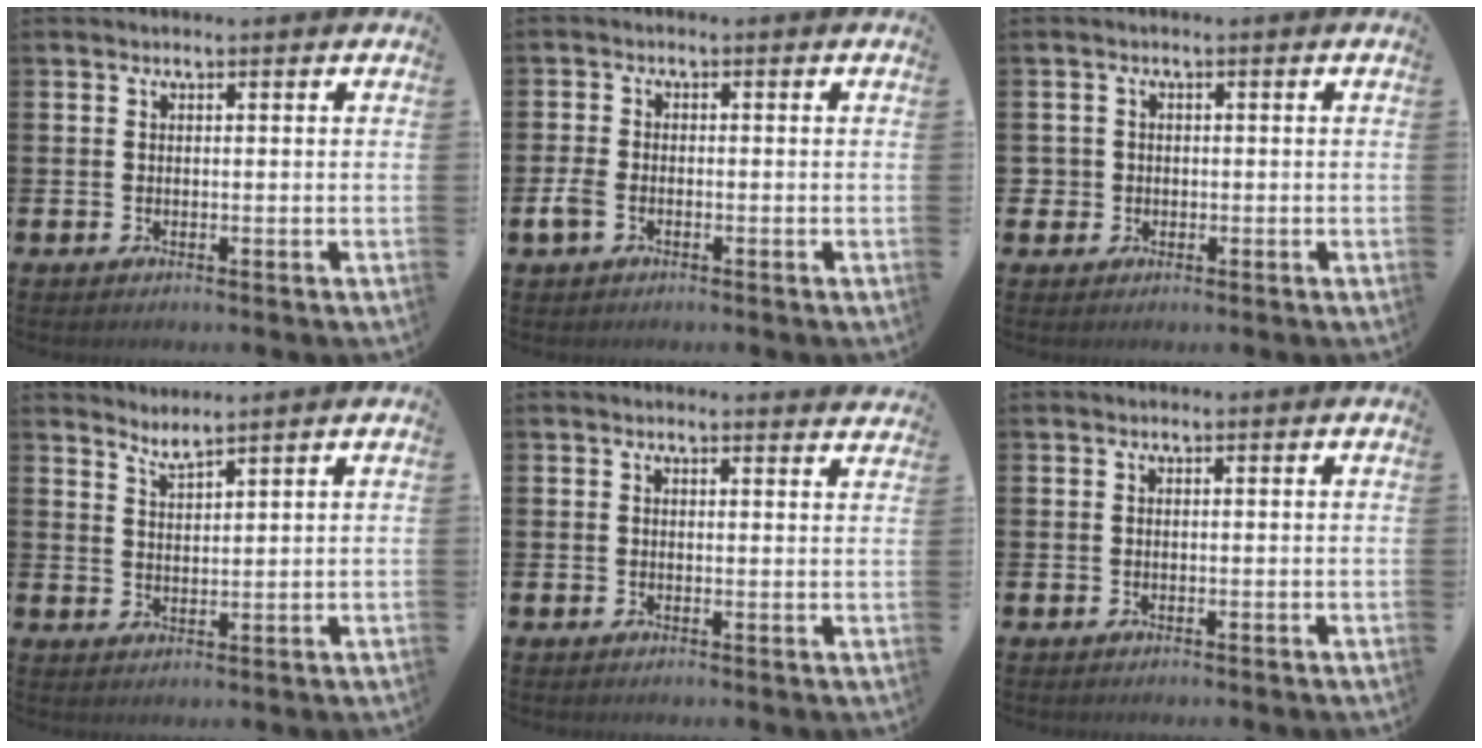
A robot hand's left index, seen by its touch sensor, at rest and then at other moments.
{"total": 2.6, "force": [-1.1, 1.5, 1.8], "torque": [-0.032, 0.005, -0.021]}
{"total": 1.8, "force": [0.0, 1.8, 0.3], "torque": [0.004, 0.000, -0.008]}
{"total": 2.7, "force": [2.7, -0.4, 0.2], "torque": [-0.010, -0.012, 0.050]}
{"total": 1.5, "force": [1.4, 0.1, 0.0], "torque": [0.007, -0.009, 0.025]}
{"total": 0.0}